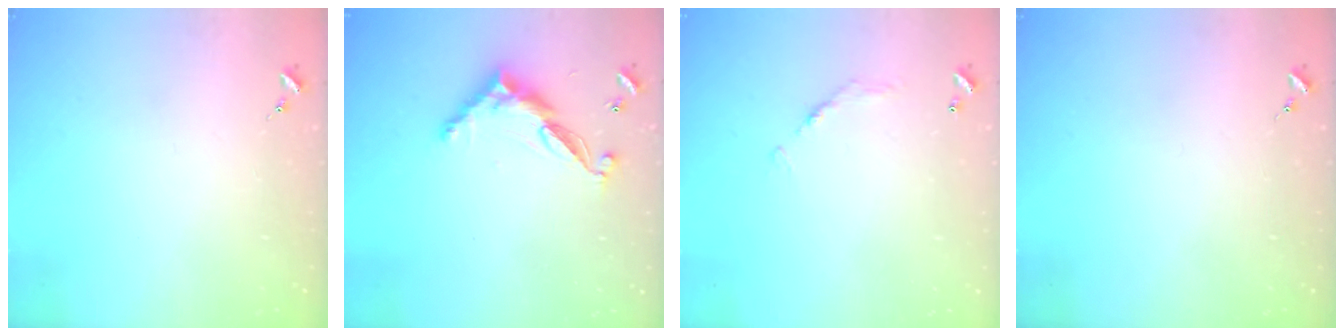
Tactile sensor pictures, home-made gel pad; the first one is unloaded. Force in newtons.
{"total": 11.6, "press": 11.6, "slide": 0.3}
{"total": 6.8, "press": 6.8, "slide": 0.5}
{"total": 0.0}